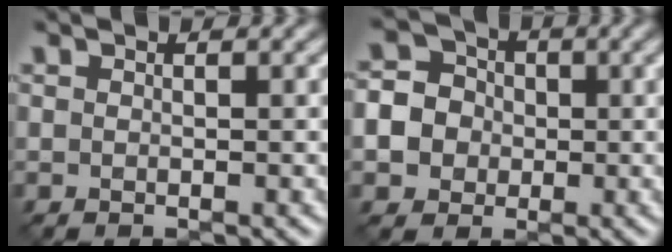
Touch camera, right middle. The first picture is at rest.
{"total": 6.5, "force": [-0.9, 6.0, 2.3], "torque": [-0.038, 0.010, -0.038]}